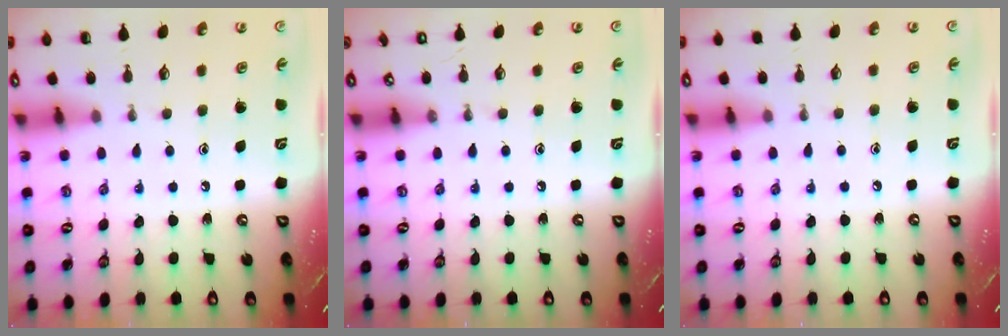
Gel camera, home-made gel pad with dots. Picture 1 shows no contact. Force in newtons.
{"total": 0.0}
{"total": 0.0}